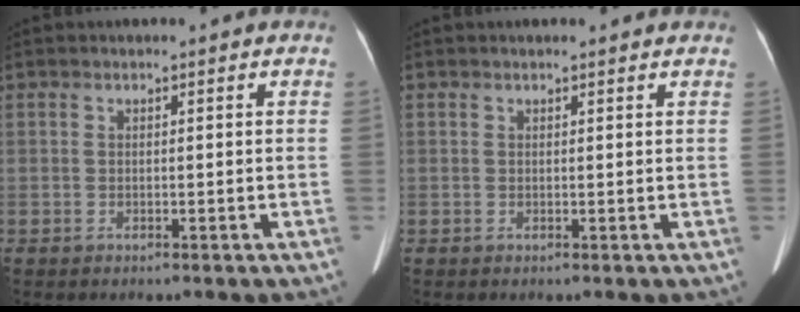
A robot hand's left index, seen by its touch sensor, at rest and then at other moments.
{"total": 2.7, "force": [2.4, 0.6, 1.0], "torque": [-0.012, 0.017, 0.024]}